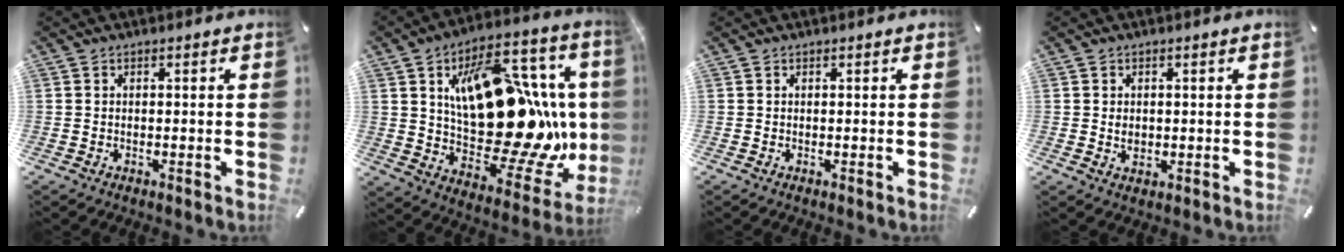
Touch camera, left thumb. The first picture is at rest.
{"total": 26.6, "force": [3.3, 15.6, 21.3], "torque": [-0.308, -0.039, 0.070]}
{"total": 0.0}
{"total": 2.2, "force": [0.0, 1.8, 1.2], "torque": [-0.018, 0.001, -0.002]}